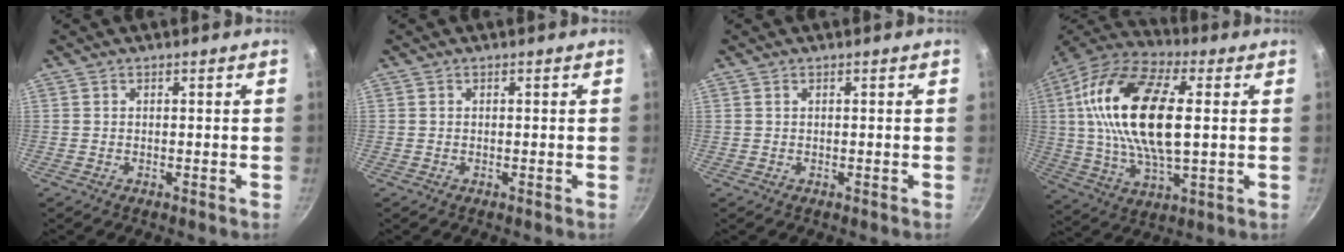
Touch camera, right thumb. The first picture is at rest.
{"total": 0.0}
{"total": 0.0}
{"total": 23.6, "force": [3.5, 10.9, 20.6], "torque": [-0.393, 0.011, 0.050]}